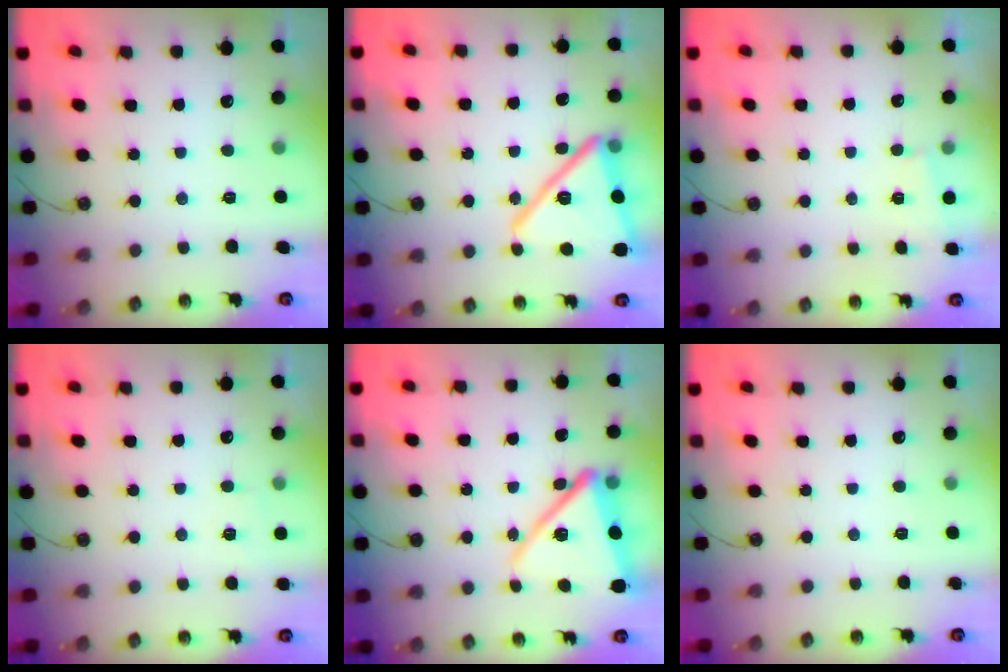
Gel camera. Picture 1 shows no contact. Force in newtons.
{"total": 21.3, "press": 21.2, "slide": 2.1}
{"total": 1.1, "press": 1.1, "slide": 0.1}
{"total": 4.5, "press": 4.1, "slide": 1.8}
{"total": 17.3, "press": 17.3, "slide": 1.4}
{"total": 0.0}